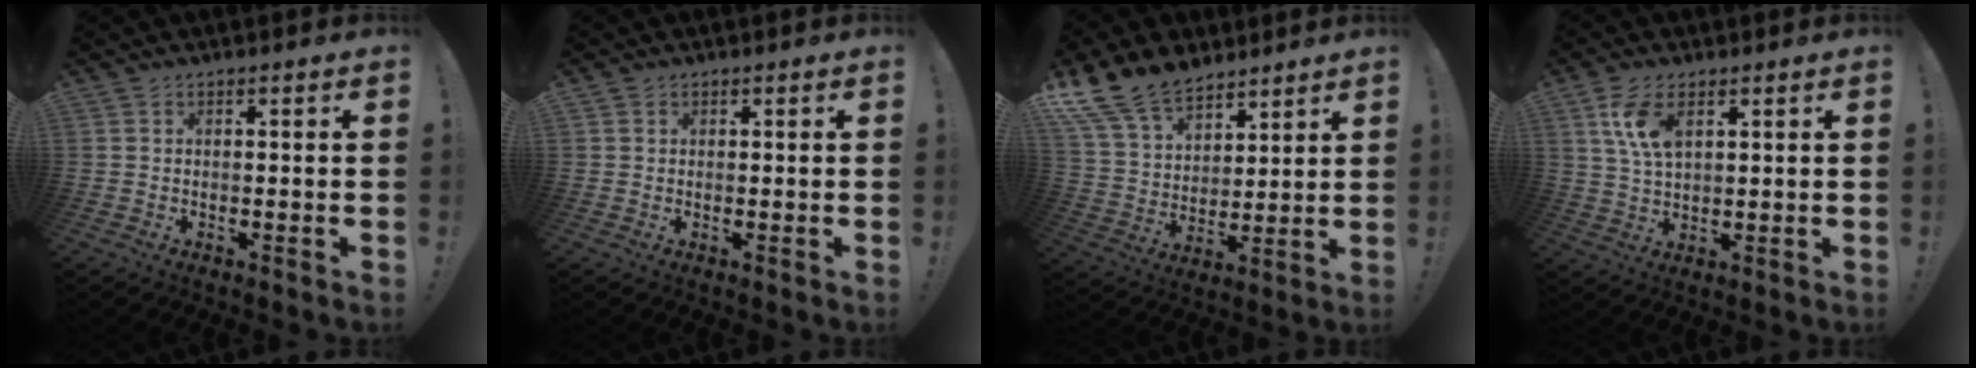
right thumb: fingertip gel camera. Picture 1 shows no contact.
{"total": 0.7, "force": [0.4, 0.5, 0.0], "torque": [0.005, -0.001, 0.007]}
{"total": 16.2, "force": [12.0, 8.8, 6.4], "torque": [-0.128, -0.078, 0.230]}
{"total": 8.7, "force": [3.7, 4.2, 6.6], "torque": [-0.139, -0.009, 0.067]}